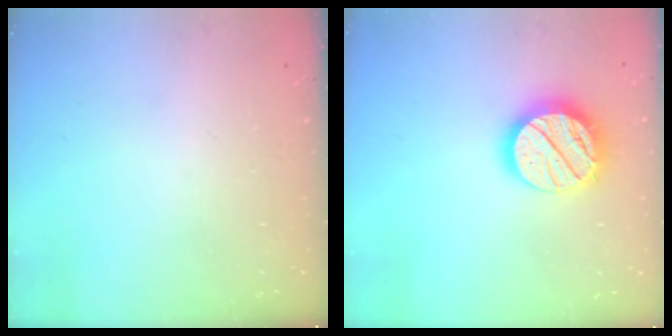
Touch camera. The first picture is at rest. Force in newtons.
{"total": 17.3, "press": 17.2, "slide": 1.4}